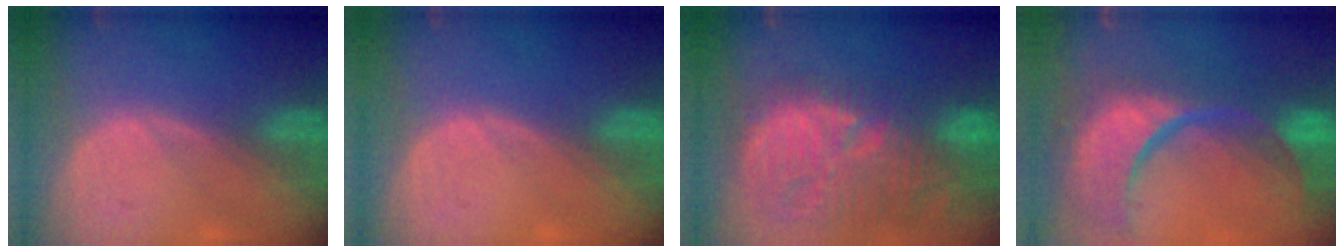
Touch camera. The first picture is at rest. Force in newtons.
{"total": 0.0}
{"total": 14.8, "press": 13.1, "slide": 6.9}
{"total": 15.0, "press": 11.9, "slide": 9.2}